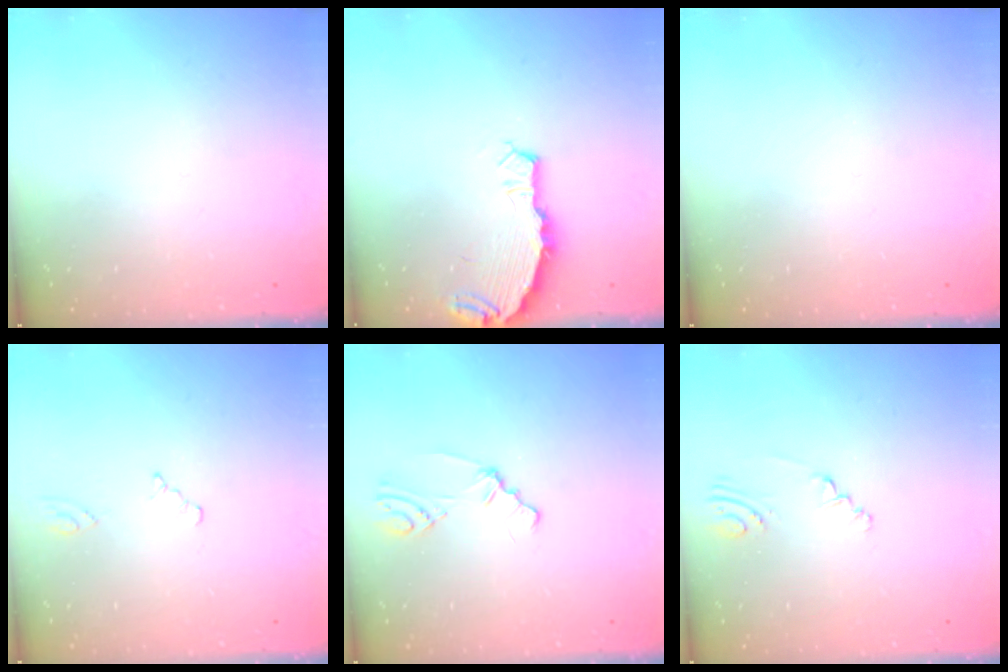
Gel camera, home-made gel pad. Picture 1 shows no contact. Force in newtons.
{"total": 3.5, "press": 3.5, "slide": 0.2}
{"total": 0.0}
{"total": 0.0}
{"total": 1.4, "press": 1.4, "slide": 0.4}
{"total": 2.0, "press": 1.6, "slide": 1.2}